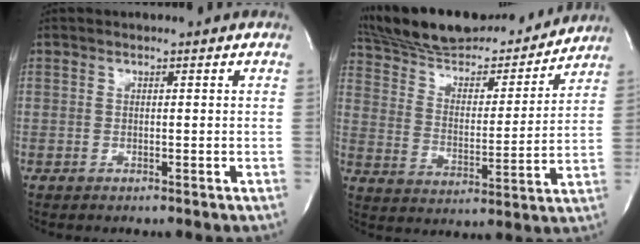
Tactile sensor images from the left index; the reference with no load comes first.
{"total": 23.2, "force": [21.3, 4.6, 8.0], "torque": [-0.132, -0.001, 0.321]}